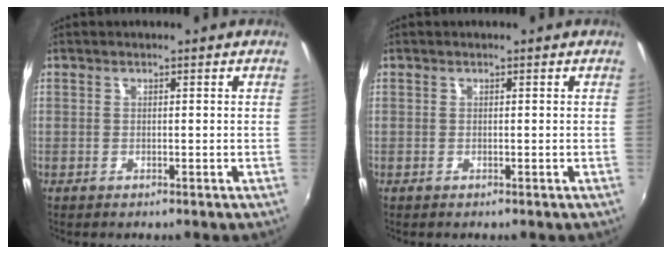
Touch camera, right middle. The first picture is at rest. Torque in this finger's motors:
{"motor_torque": [-0.03, -0.14, 0.00, 0.00]}